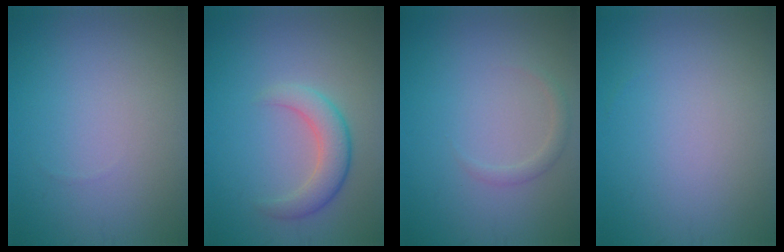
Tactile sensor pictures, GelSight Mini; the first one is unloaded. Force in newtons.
{"total": 3.4, "press": 3.4, "slide": 0.3}
{"total": 1.0, "press": 1.0, "slide": 0.1}
{"total": 0.0}